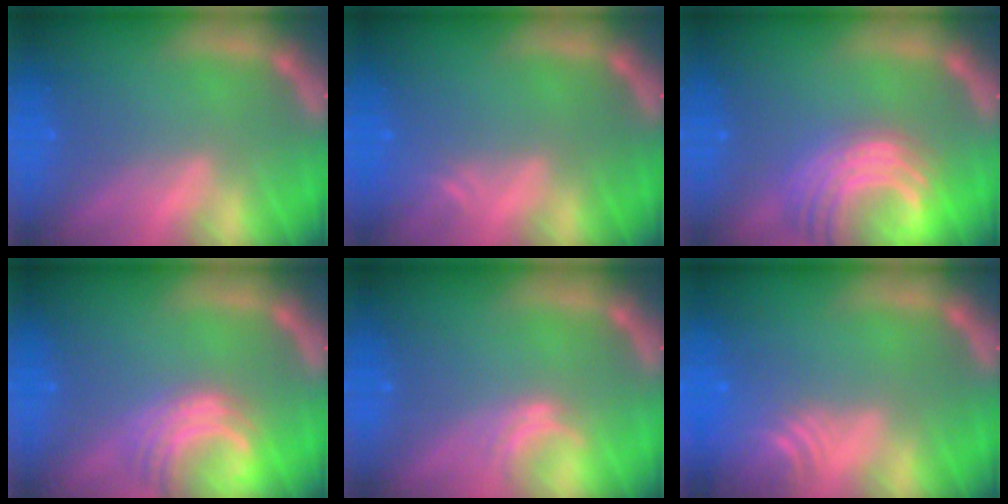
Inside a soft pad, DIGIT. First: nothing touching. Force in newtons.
{"total": 1.5}
{"total": 9.0}
{"total": 5.1}
{"total": 1.5}
{"total": 5.1}